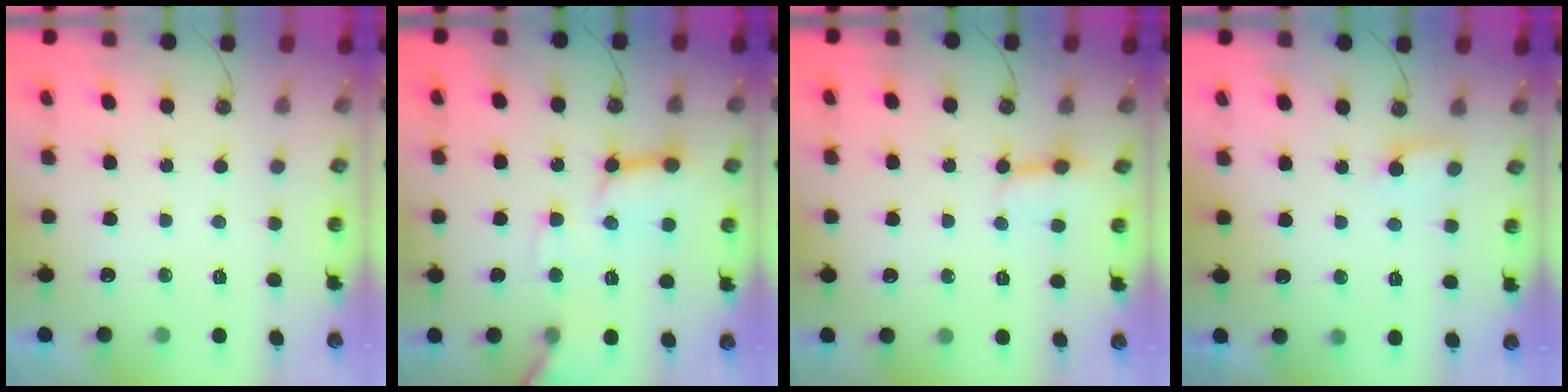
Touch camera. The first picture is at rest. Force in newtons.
{"total": 12.2, "press": 12.2, "slide": 1.1}
{"total": 2.8, "press": 2.8, "slide": 0.3}
{"total": 5.0, "press": 5.0, "slide": 0.4}